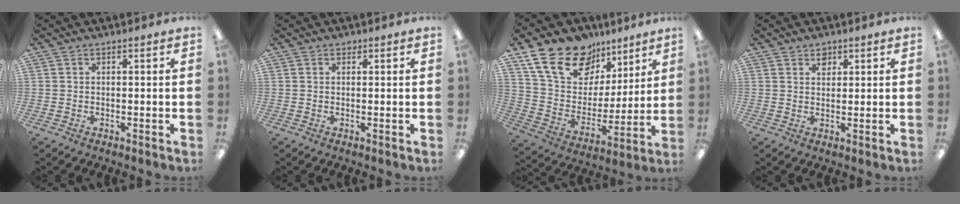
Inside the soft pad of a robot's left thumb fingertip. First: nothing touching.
{"total": 0.8, "force": [0.6, 0.5, 0.1], "torque": [-0.001, 0.002, 0.012]}
{"total": 20.7, "force": [13.1, 13.1, 9.3], "torque": [-0.173, -0.061, 0.244]}
{"total": 2.4, "force": [1.7, 1.5, 0.5], "torque": [0.004, -0.007, 0.030]}